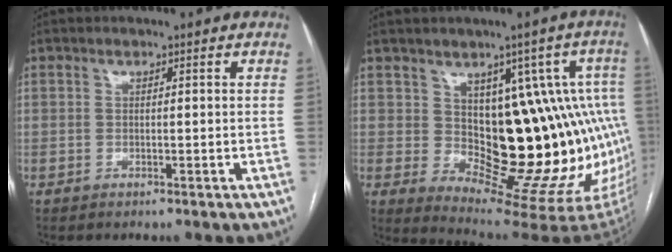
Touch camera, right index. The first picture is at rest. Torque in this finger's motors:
{"motor_torque": [1.76, -0.37, 0.50, 0.07]}